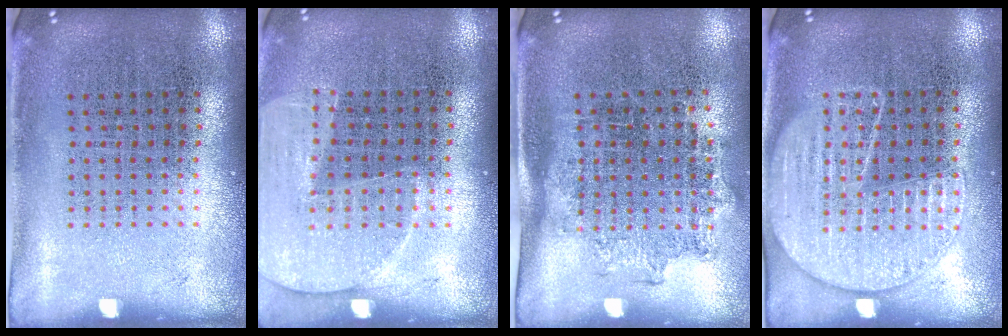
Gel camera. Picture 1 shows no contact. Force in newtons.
{"total": 1.5, "press": 1.4, "slide": 0.3}
{"total": 1.3, "press": 1.0, "slide": 0.8}
{"total": 1.6, "press": 1.5, "slide": 0.5}